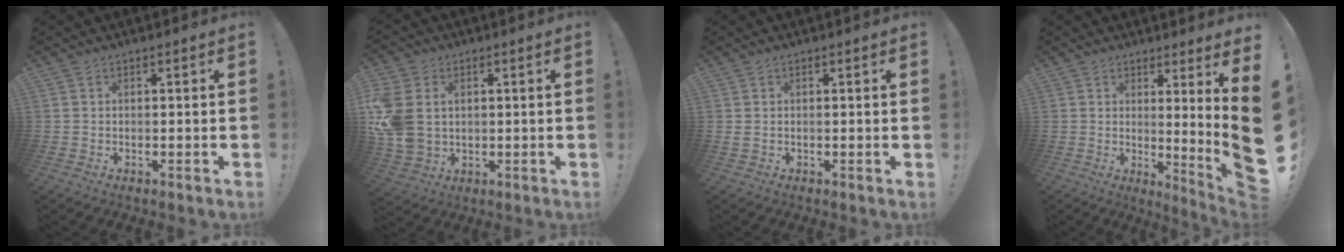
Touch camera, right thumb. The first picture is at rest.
{"total": 10.6, "force": [2.6, 8.2, 6.3], "torque": [-0.139, -0.009, 0.051]}
{"total": 0.8, "force": [0.4, 0.0, 0.7], "torque": [-0.008, -0.003, 0.004]}
{"total": 9.0, "force": [1.7, -1.8, 8.6], "torque": [-0.117, -0.052, 0.015]}